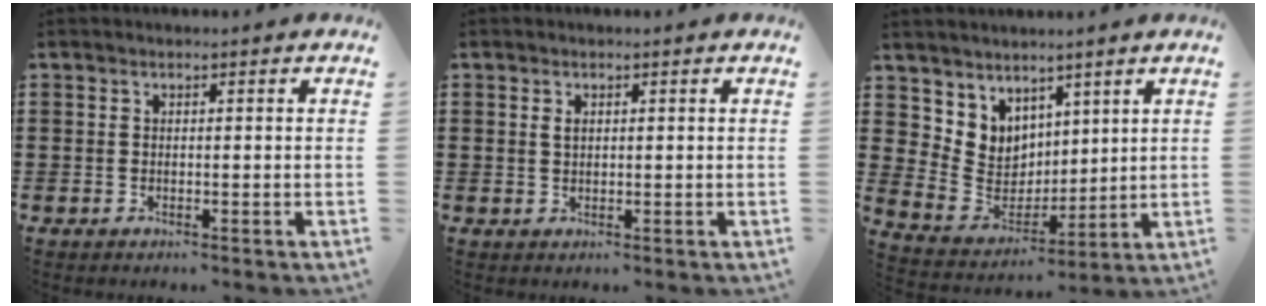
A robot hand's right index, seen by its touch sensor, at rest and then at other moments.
{"total": 1.0, "force": [0.4, 0.6, 0.8], "torque": [-0.017, 0.005, 0.006]}
{"total": 6.2, "force": [3.6, 5.0, -0.1], "torque": [-0.039, -0.032, 0.071]}